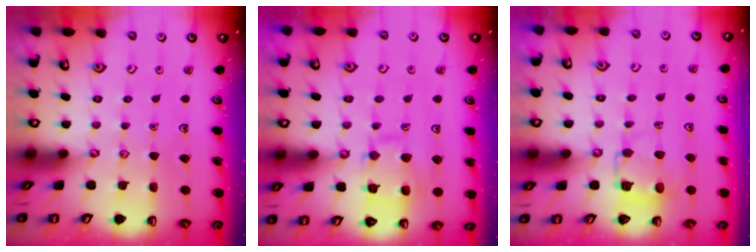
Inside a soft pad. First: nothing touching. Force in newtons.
{"total": 9.9, "press": 9.9, "slide": 0.9}
{"total": 5.5, "press": 5.5, "slide": 0.3}